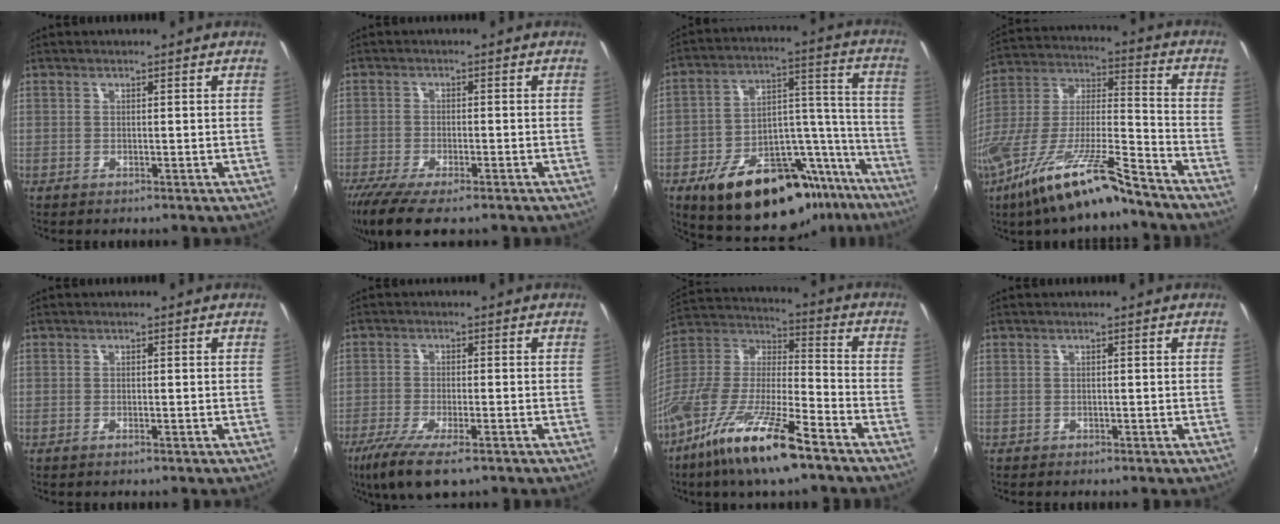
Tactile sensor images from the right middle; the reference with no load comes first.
{"total": 10.7, "force": [-8.0, 2.9, 6.6], "torque": [-0.153, -0.043, -0.139]}
{"total": 27.3, "force": [-18.8, 12.5, 15.3], "torque": [-0.224, 0.052, -0.249]}
{"total": 19.2, "force": [-13.4, 2.4, 13.5], "torque": [-0.255, -0.036, -0.247]}
{"total": 0.9, "force": [-0.6, 0.0, 0.6], "torque": [-0.011, -0.001, -0.012]}
{"total": 10.6, "force": [-6.9, 2.8, 7.5], "torque": [-0.168, -0.040, -0.124]}
{"total": 20.9, "force": [-13.3, 4.9, 15.4], "torque": [-0.297, -0.027, -0.254]}
{"total": 0.6, "force": [-0.6, 0.3, 0.1], "torque": [-0.005, -0.001, -0.009]}